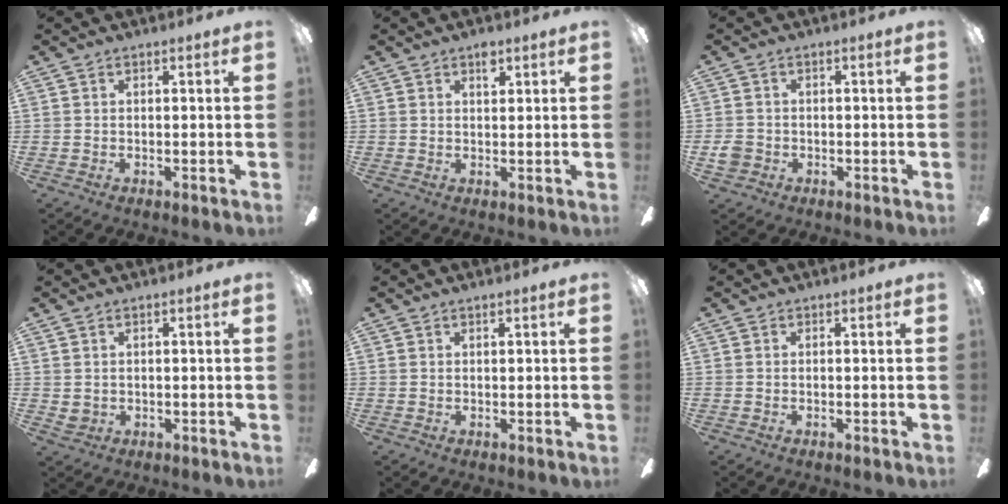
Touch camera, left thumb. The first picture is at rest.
{"total": 3.0, "force": [1.9, 1.4, 1.8], "torque": [-0.014, -0.006, 0.029]}
{"total": 2.9, "force": [-0.9, 2.5, 1.2], "torque": [-0.017, 0.007, -0.017]}
{"total": 1.7, "force": [0.8, 1.3, 0.7], "torque": [-0.015, 0.002, 0.013]}
{"total": 0.6, "force": [0.5, 0.1, 0.4], "torque": [-0.008, 0.000, 0.008]}
{"total": 0.0}